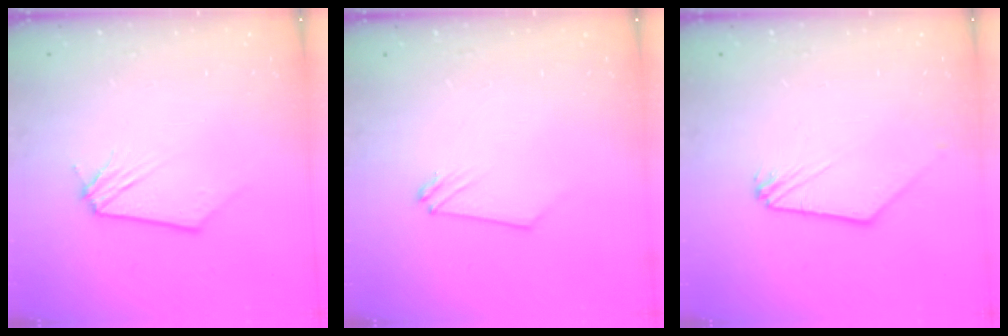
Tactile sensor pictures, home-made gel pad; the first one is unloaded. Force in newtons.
{"total": 0.0}
{"total": 0.0}